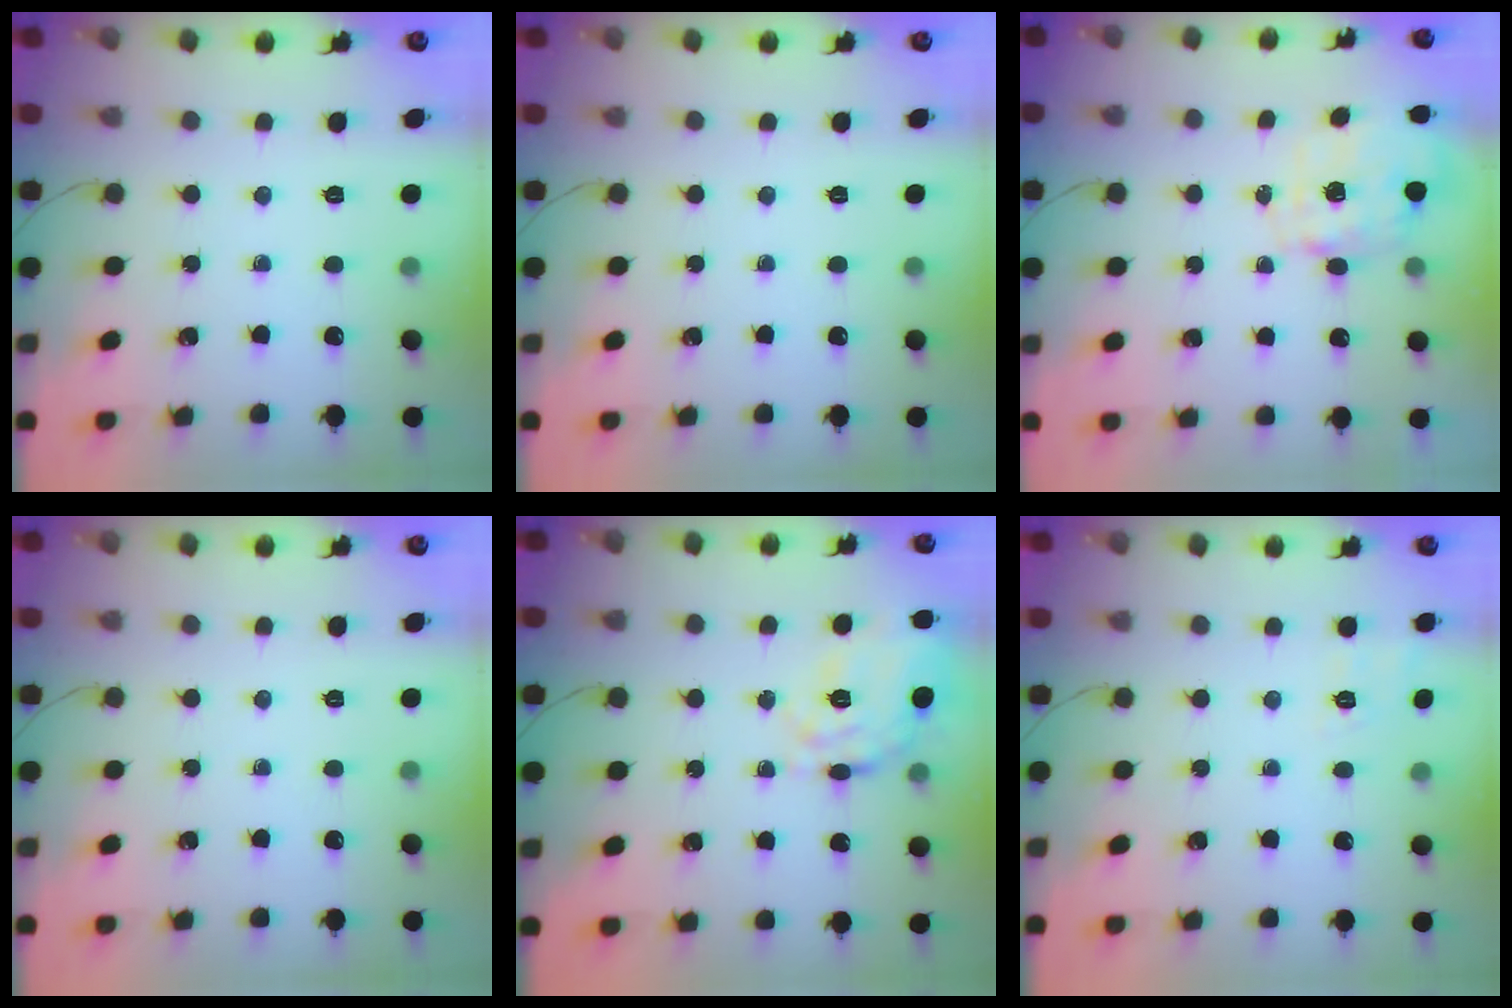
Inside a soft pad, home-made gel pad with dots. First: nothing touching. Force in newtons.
{"total": 0.0}
{"total": 2.8, "press": 2.7, "slide": 0.9}
{"total": 0.0}
{"total": 13.5, "press": 13.5, "slide": 1.3}
{"total": 2.5, "press": 1.6, "slide": 1.9}